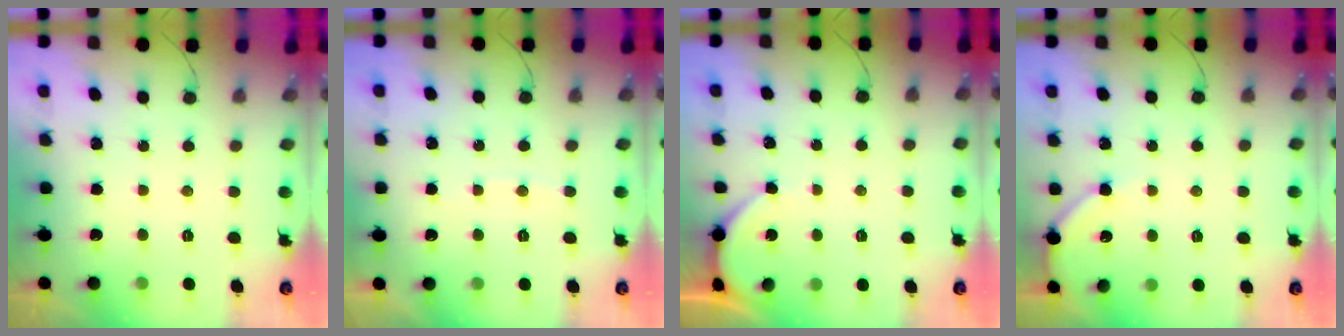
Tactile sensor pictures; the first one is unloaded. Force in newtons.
{"total": 2.2, "press": 2.2, "slide": 0.3}
{"total": 2.8, "press": 2.8, "slide": 0.4}
{"total": 5.4, "press": 5.4, "slide": 0.6}